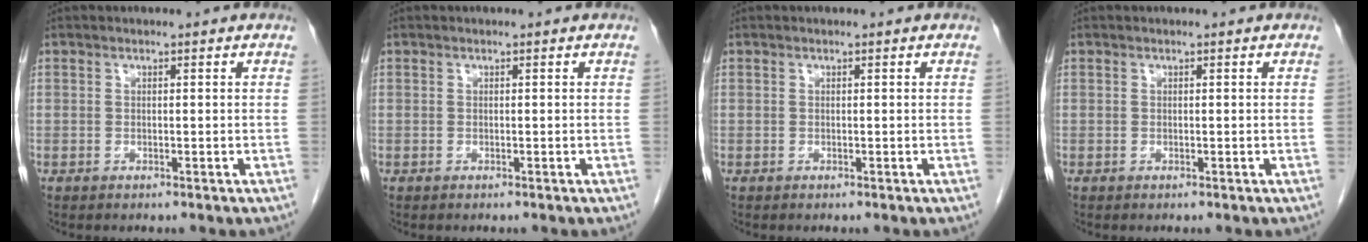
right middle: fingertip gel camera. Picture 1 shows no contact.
{"total": 0.0}
{"total": 0.0}
{"total": 0.0}